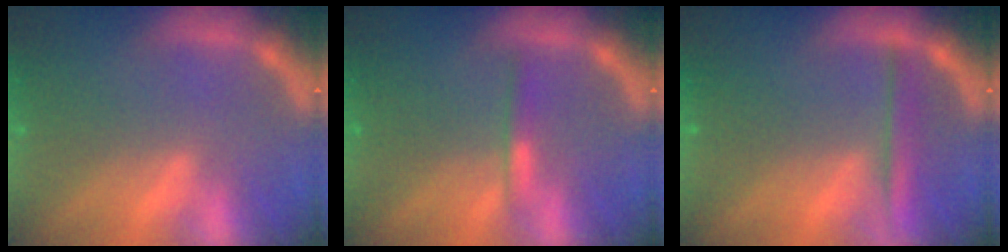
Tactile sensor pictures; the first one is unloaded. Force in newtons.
{"total": 1.4}
{"total": 2.5}